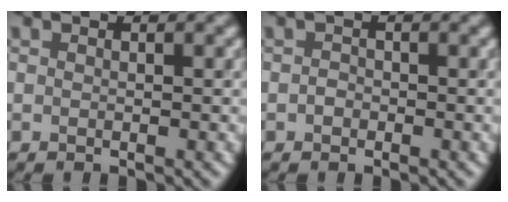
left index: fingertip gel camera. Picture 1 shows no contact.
{"total": 0.5, "force": [-0.2, 0.5, 0.1], "torque": [-0.001, 0.005, -0.003]}